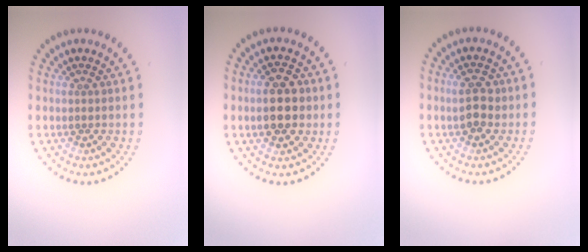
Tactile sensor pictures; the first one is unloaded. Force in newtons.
{"total": 4.4, "press": 4.4, "slide": 0.3}
{"total": 2.5, "press": 2.5, "slide": 0.2}